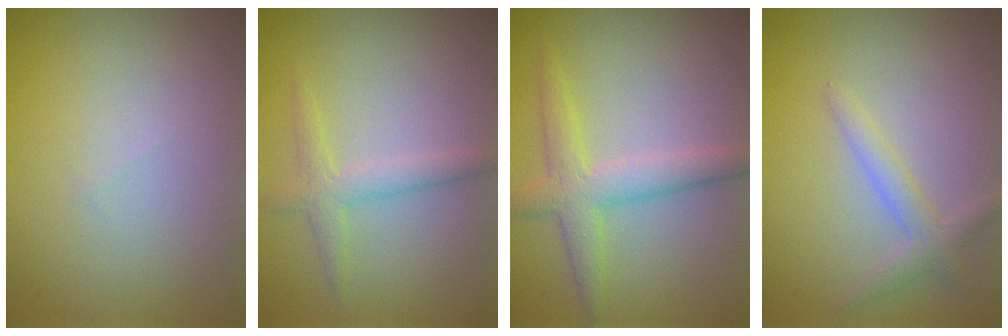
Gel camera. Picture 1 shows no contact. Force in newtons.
{"total": 2.3, "press": 2.3, "slide": 0.1}
{"total": 3.8, "press": 3.8, "slide": 0.2}
{"total": 2.2, "press": 2.2, "slide": 0.1}